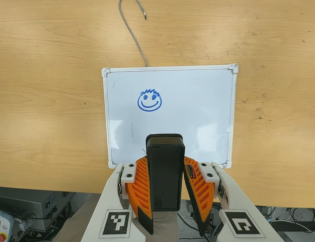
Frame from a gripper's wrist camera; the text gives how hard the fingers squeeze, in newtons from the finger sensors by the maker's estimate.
{"total": 6.3, "left": 5.2, "right": 7.4}